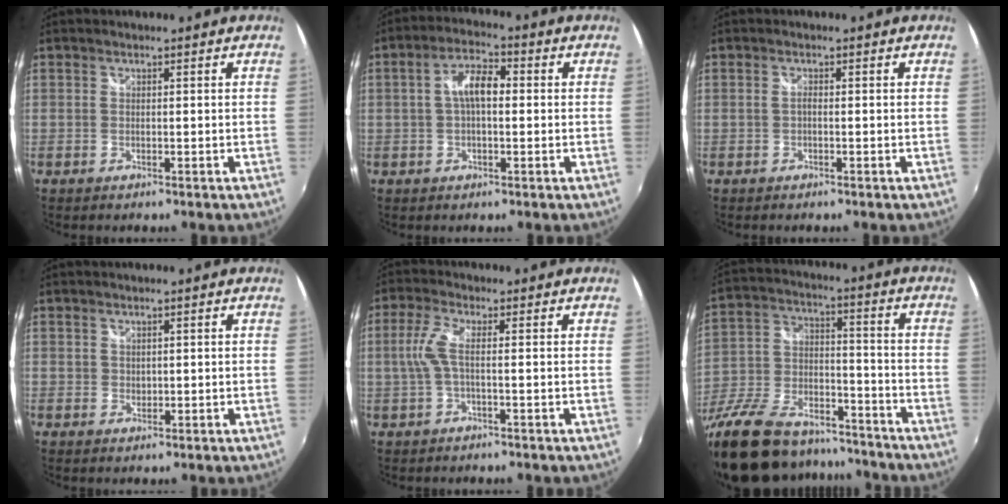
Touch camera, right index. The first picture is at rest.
{"total": 6.1, "force": [0.2, 2.8, 5.4], "torque": [-0.102, 0.017, 0.002]}
{"total": 0.7, "force": [-0.3, 0.3, 0.5], "torque": [-0.011, 0.002, -0.008]}
{"total": 1.0, "force": [0.7, 0.6, 0.2], "torque": [0.000, 0.001, 0.013]}
{"total": 4.3, "force": [-0.4, 0.5, 4.2], "torque": [-0.095, 0.002, -0.003]}
{"total": 28.8, "force": [-21.8, 12.3, 14.3], "torque": [-0.307, -0.009, -0.343]}